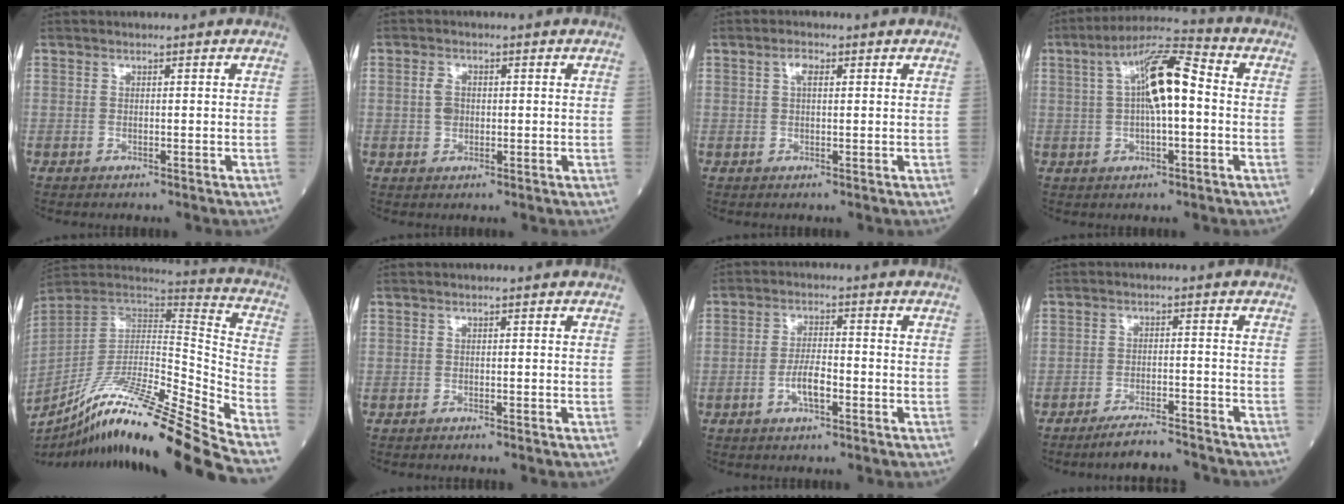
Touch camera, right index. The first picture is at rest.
{"total": 2.3, "force": [0.0, 1.6, 1.7], "torque": [-0.033, 0.004, 0.000]}
{"total": 1.9, "force": [0.7, 0.8, 1.6], "torque": [-0.033, 0.005, 0.012]}
{"total": 10.6, "force": [1.0, 2.2, 10.4], "torque": [-0.189, 0.028, 0.012]}
{"total": 26.3, "force": [-21.2, -2.0, 15.4], "torque": [-0.237, -0.035, -0.365]}
{"total": 0.6, "force": [-0.6, -0.1, 0.1], "torque": [0.000, 0.000, -0.011]}
{"total": 4.2, "force": [-1.7, 1.1, 3.7], "torque": [-0.072, 0.005, -0.032]}
{"total": 7.1, "force": [-6.8, -0.1, 2.0], "torque": [-0.029, -0.007, -0.113]}